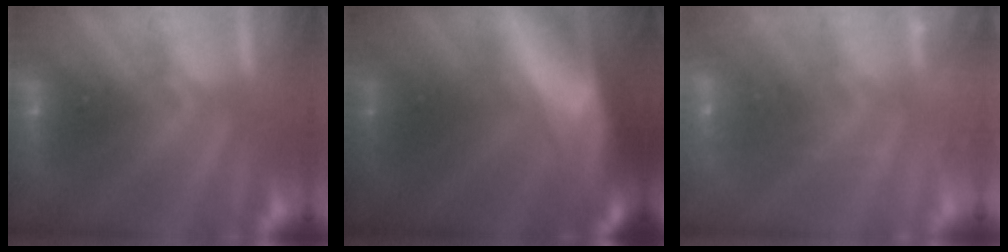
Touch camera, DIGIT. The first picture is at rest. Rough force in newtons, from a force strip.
{"total": 5.7}
{"total": 2.2}